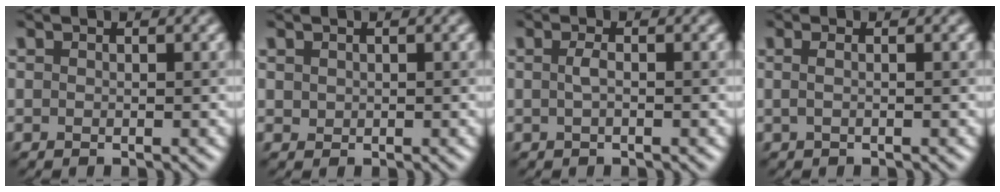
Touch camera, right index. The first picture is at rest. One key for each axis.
{"total": 0.5, "fx": 0.2, "fy": 0.5, "fz": -0.1, "tx": 0.005, "ty": 0.003, "tz": 0.009}
{"total": 0.9, "fx": 0.0, "fy": 0.2, "fz": 0.9, "tx": -0.018, "ty": 0.006, "tz": 0.004}
{"total": 1.2, "fx": 0.1, "fy": 0.5, "fz": 1.1, "tx": -0.020, "ty": -0.001, "tz": -0.004}